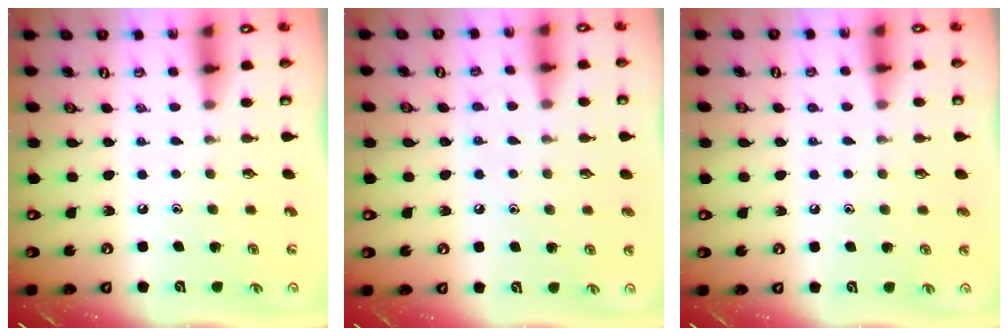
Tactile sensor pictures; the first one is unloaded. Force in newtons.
{"total": 5.0, "press": 4.9, "slide": 1.0}
{"total": 1.7, "press": 1.7, "slide": 0.2}